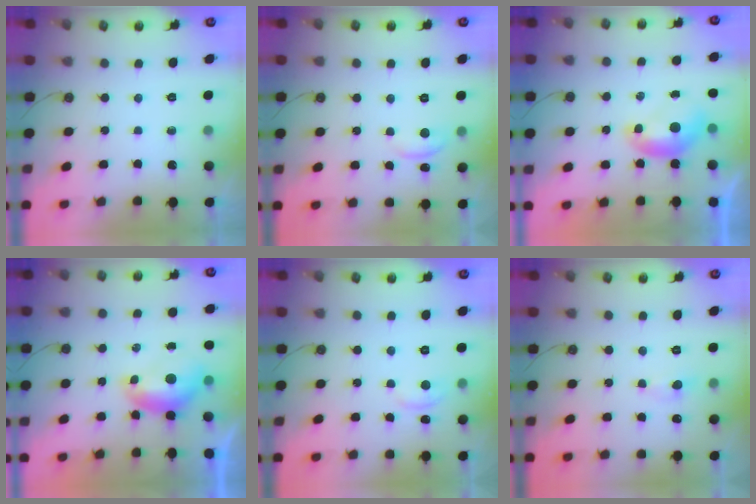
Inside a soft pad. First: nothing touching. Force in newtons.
{"total": 0.6, "press": 0.5, "slide": 0.3}
{"total": 0.0}
{"total": 0.0}
{"total": 3.3, "press": 3.3, "slide": 0.4}
{"total": 0.6, "press": 0.4, "slide": 0.4}